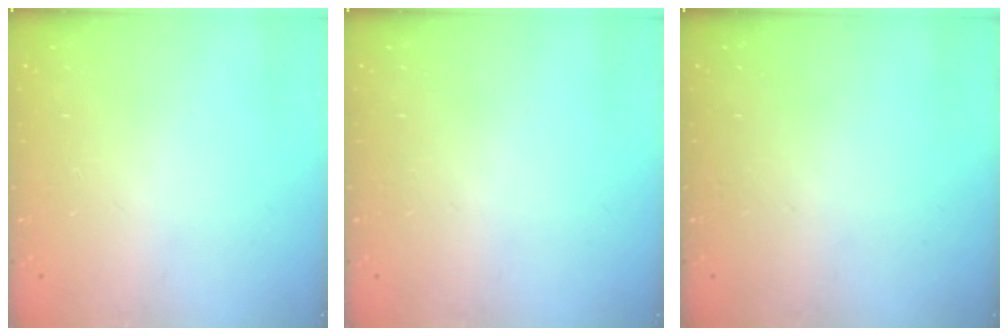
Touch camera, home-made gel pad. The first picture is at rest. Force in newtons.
{"total": 0.0}
{"total": 0.0}